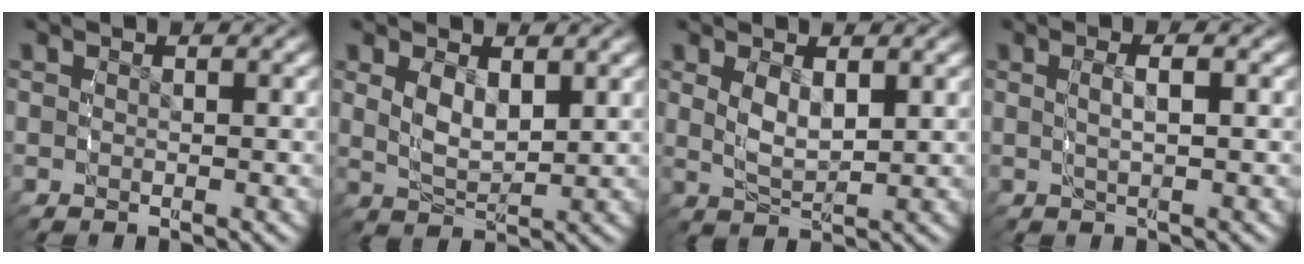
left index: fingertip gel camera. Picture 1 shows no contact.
{"total": 3.1, "force": [0.9, 1.6, 2.5], "torque": [-0.052, -0.019, 0.027]}
{"total": 2.9, "force": [0.8, 1.2, 2.5], "torque": [-0.054, -0.012, 0.025]}
{"total": 2.5, "force": [0.4, 0.4, 2.4], "torque": [-0.036, 0.003, 0.010]}